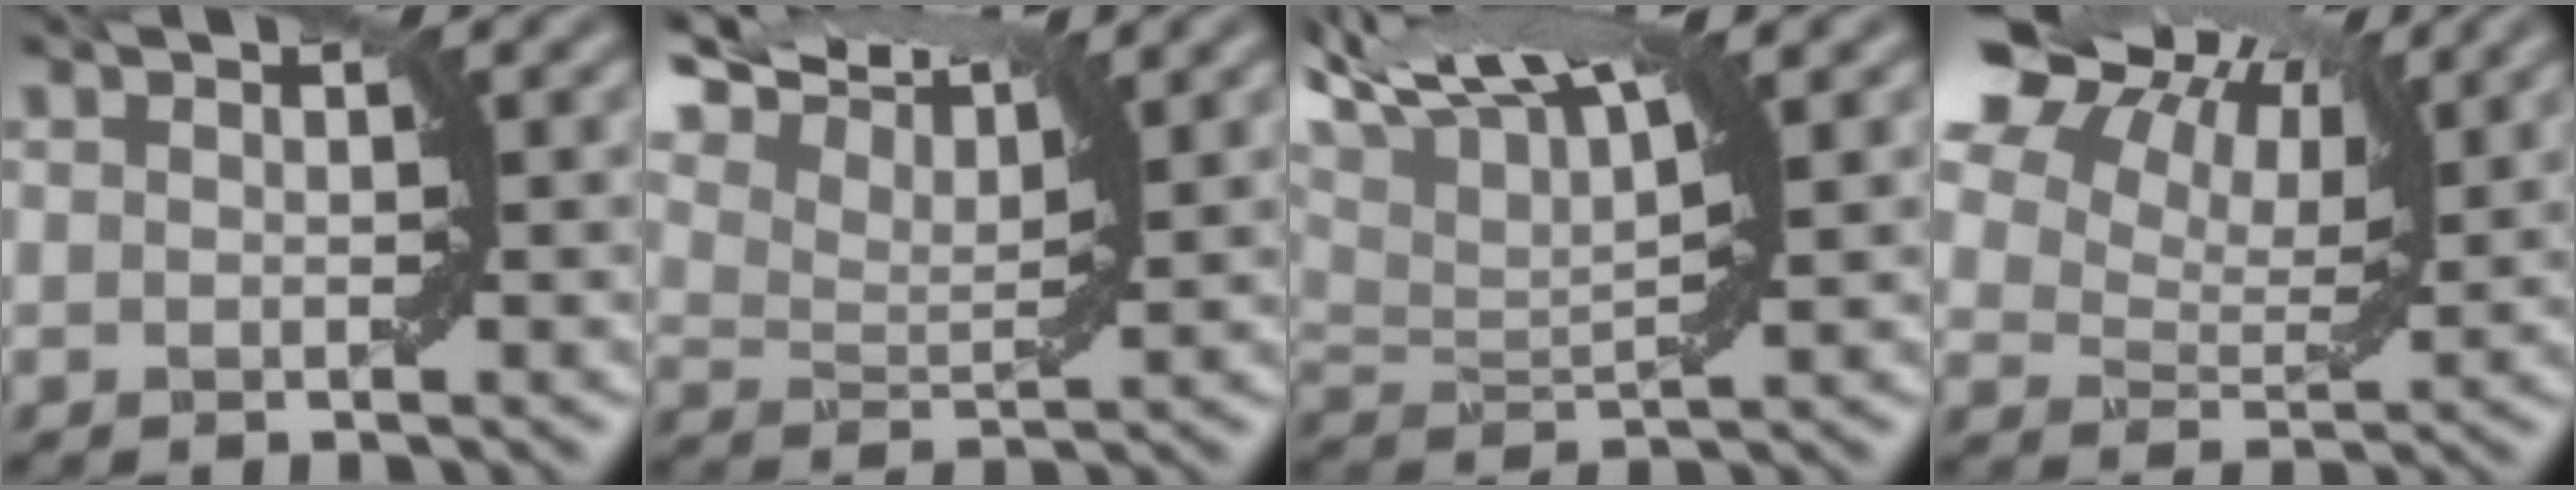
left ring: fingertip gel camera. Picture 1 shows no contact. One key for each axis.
{"total": 8.9, "fx": 7.7, "fy": 2.1, "fz": 4.0, "tx": -0.101, "ty": 0.031, "tz": 0.112}
{"total": 9.1, "fx": 5.4, "fy": 3.1, "fz": 6.7, "tx": -0.124, "ty": 0.027, "tz": 0.094}
{"total": 13.9, "fx": 8.0, "fy": 8.0, "fz": 8.0, "tx": -0.176, "ty": 0.054, "tz": 0.124}